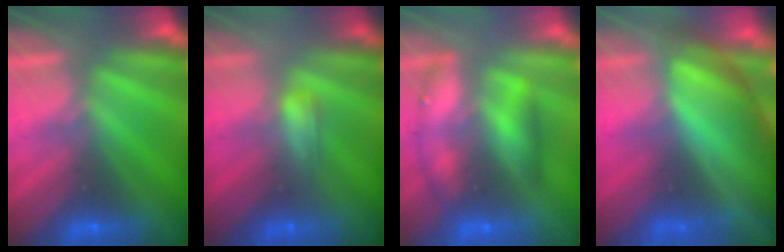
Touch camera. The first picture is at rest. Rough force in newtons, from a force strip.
{"total": 2.1}
{"total": 2.6}
{"total": 7.8}